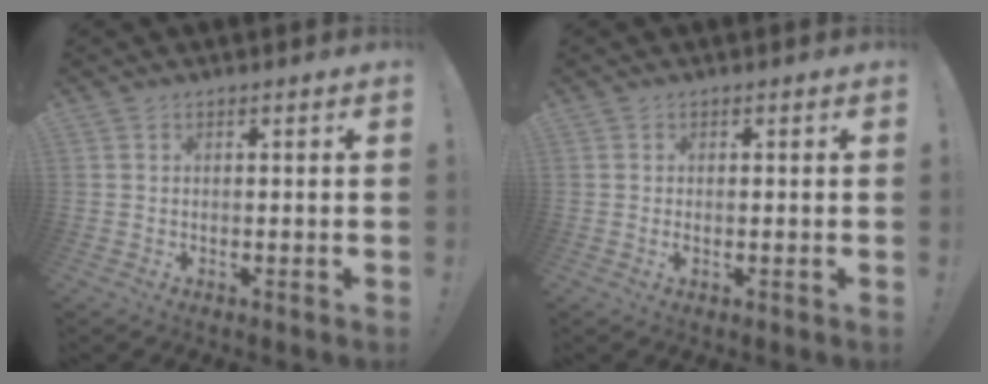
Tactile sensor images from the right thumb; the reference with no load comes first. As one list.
[{"total": 0.7, "force": [0.1, 0.2, 0.7], "torque": [-0.006, -0.001, -0.001]}]